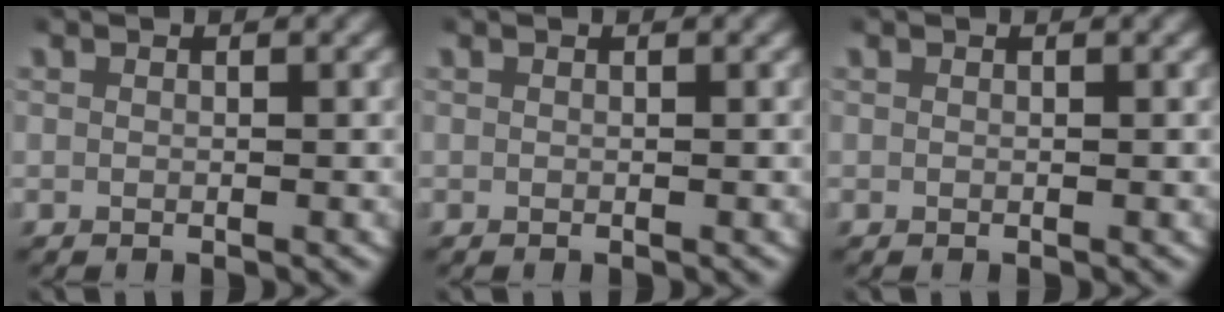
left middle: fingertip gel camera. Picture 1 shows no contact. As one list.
[{"total": 0.0}, {"total": 0.0}]